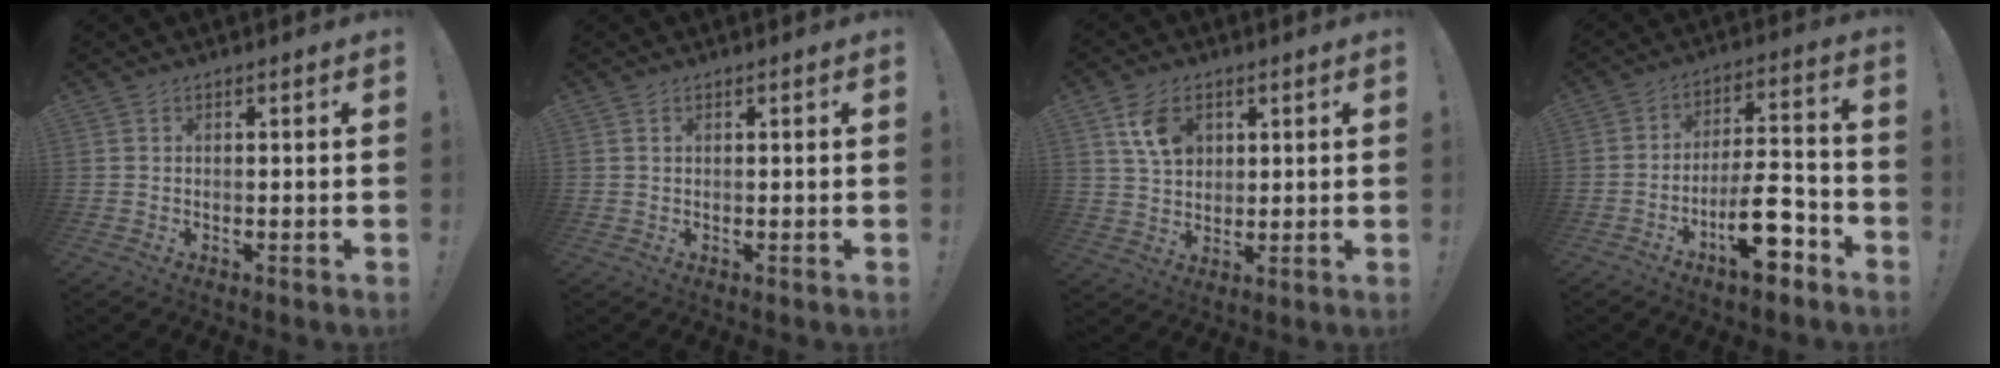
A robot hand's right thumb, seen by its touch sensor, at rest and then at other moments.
{"total": 0.7, "force": [0.4, 0.4, 0.5], "torque": [-0.014, 0.003, 0.009]}
{"total": 9.3, "force": [4.1, 6.4, 5.3], "torque": [-0.079, -0.007, 0.079]}
{"total": 15.0, "force": [-7.7, 5.4, 11.6], "torque": [-0.178, 0.058, -0.119]}